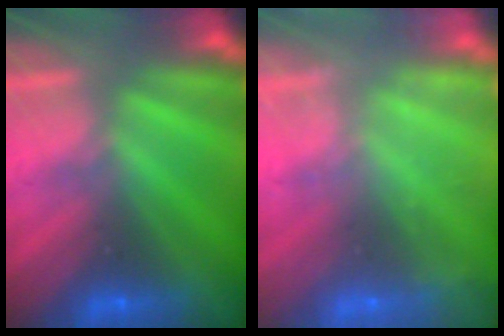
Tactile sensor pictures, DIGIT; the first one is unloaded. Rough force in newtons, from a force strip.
{"total": 2.4}